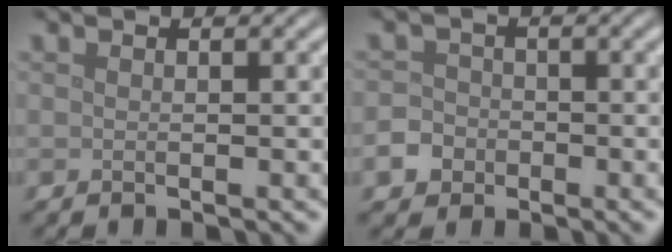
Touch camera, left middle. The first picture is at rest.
{"total": 3.0, "force": [-1.4, 2.5, 0.8], "torque": [-0.002, -0.003, -0.030]}